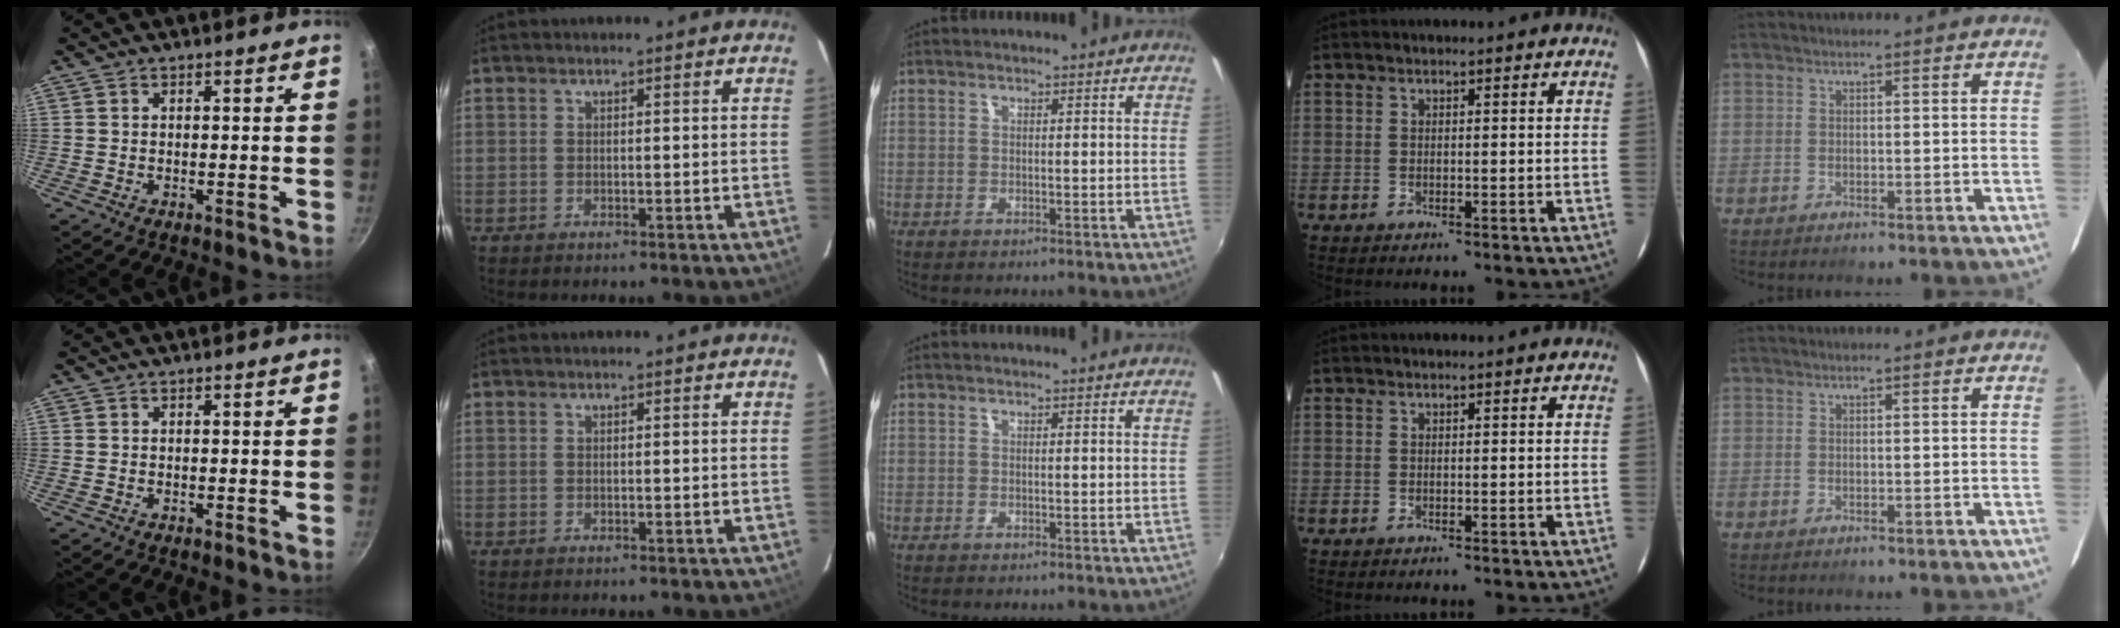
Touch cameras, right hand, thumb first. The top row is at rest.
{}